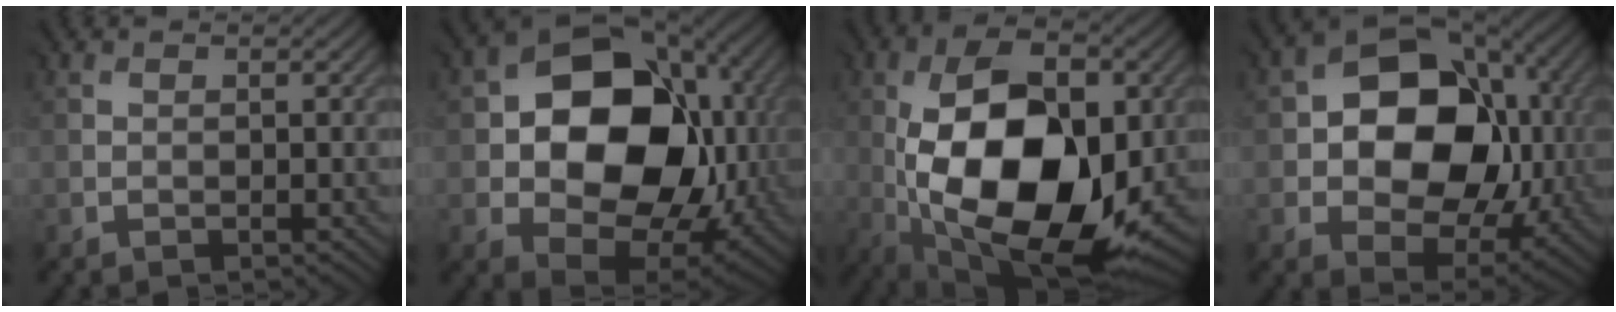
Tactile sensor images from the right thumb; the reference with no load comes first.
{"total": 16.9, "force": [1.6, 12.5, 11.2], "torque": [-0.178, -0.026, 0.039]}
{"total": 18.1, "force": [-1.7, 9.8, 15.2], "torque": [-0.264, 0.002, -0.039]}
{"total": 15.0, "force": [1.4, 11.0, 10.1], "torque": [-0.150, 0.000, 0.027]}